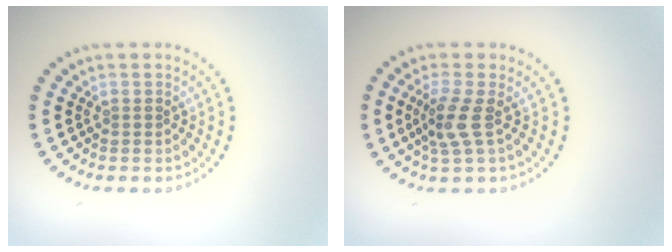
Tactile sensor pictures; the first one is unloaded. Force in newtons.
{"total": 2.6, "press": 2.1, "slide": 1.6}